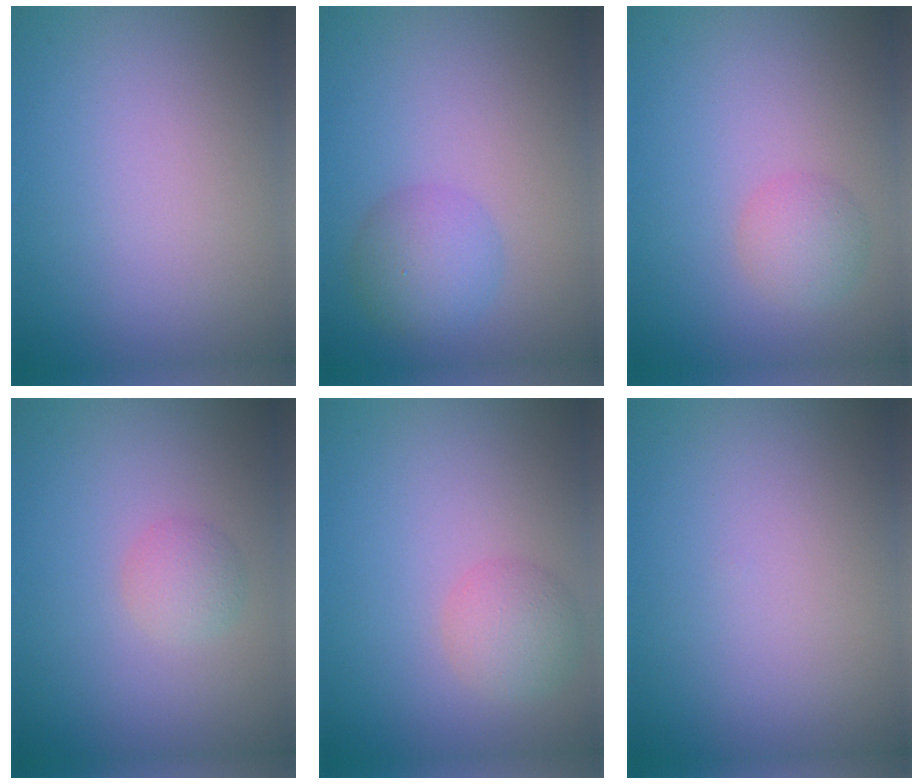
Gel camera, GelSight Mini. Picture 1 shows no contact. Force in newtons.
{"total": 3.3, "press": 3.3, "slide": 0.0}
{"total": 2.1, "press": 2.1, "slide": 0.1}
{"total": 1.8, "press": 1.8, "slide": 0.1}
{"total": 2.7, "press": 2.7, "slide": 0.1}
{"total": 0.0}